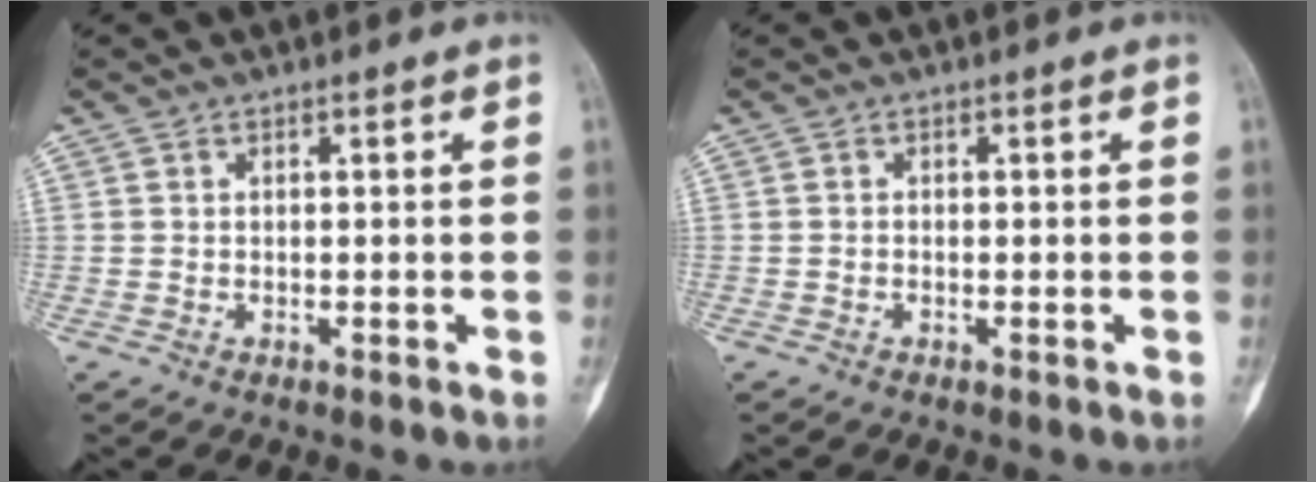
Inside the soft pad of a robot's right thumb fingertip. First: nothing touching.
{"total": 0.0}